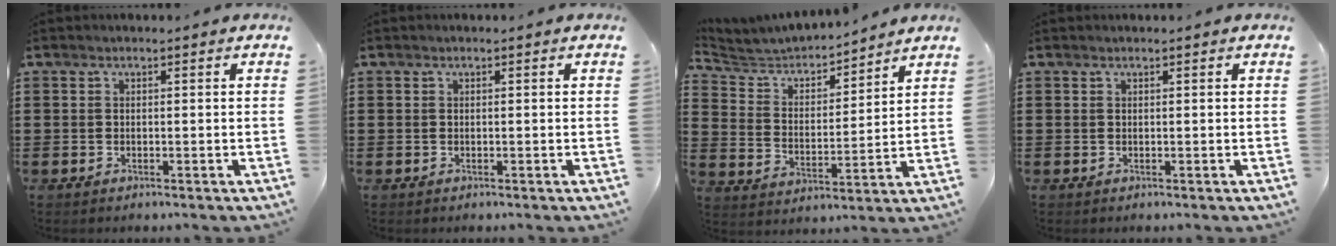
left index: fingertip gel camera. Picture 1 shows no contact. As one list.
[{"total": 0.0}, {"total": 4.6, "force": [4.4, 1.2, 0.7], "torque": [-0.042, -0.029, 0.069]}, {"total": 0.0}]